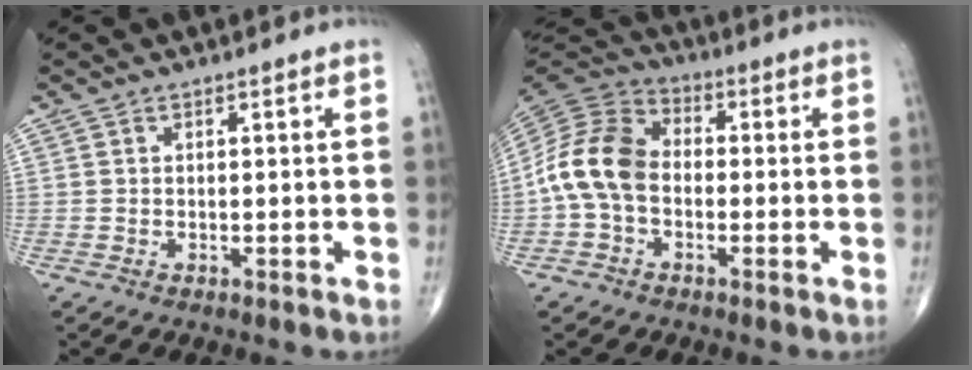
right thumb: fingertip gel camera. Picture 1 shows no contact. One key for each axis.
{"total": 12.1, "fx": -1.7, "fy": 8.5, "fz": 8.4, "tx": -0.158, "ty": 0.034, "tz": -0.047}